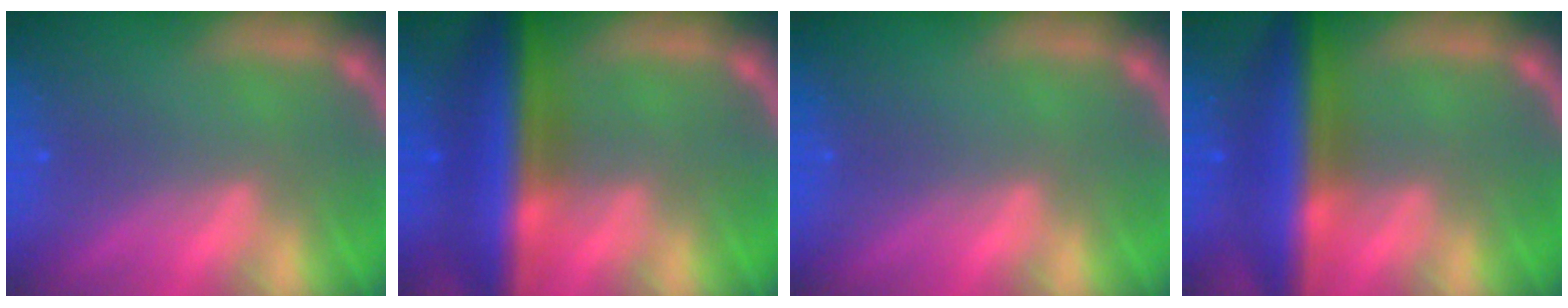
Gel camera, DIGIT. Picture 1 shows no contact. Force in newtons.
{"total": 10.0}
{"total": 0.0}
{"total": 8.5}